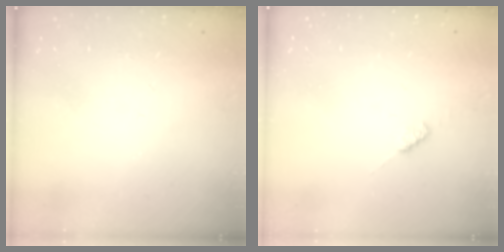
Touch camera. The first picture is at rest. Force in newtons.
{"total": 2.2, "press": 2.2, "slide": 0.4}